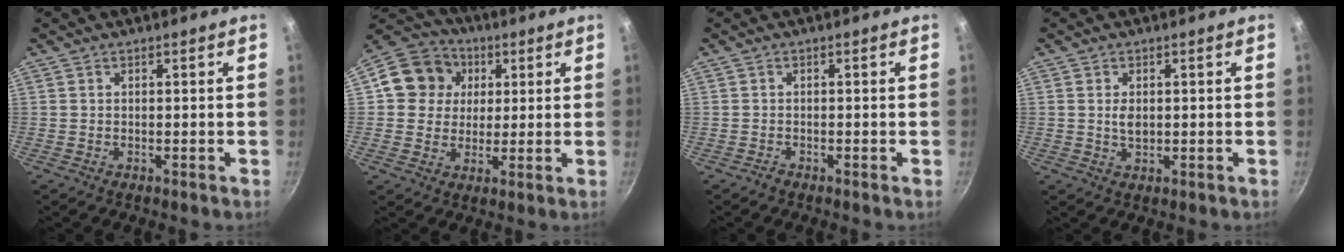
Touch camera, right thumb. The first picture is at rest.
{"total": 11.7, "force": [2.8, 10.6, 4.3], "torque": [-0.046, 0.017, 0.033]}
{"total": 0.5, "force": [-0.5, 0.1, 0.1], "torque": [-0.011, 0.007, -0.011]}
{"total": 2.6, "force": [0.3, 1.6, 2.0], "torque": [-0.033, -0.003, 0.007]}